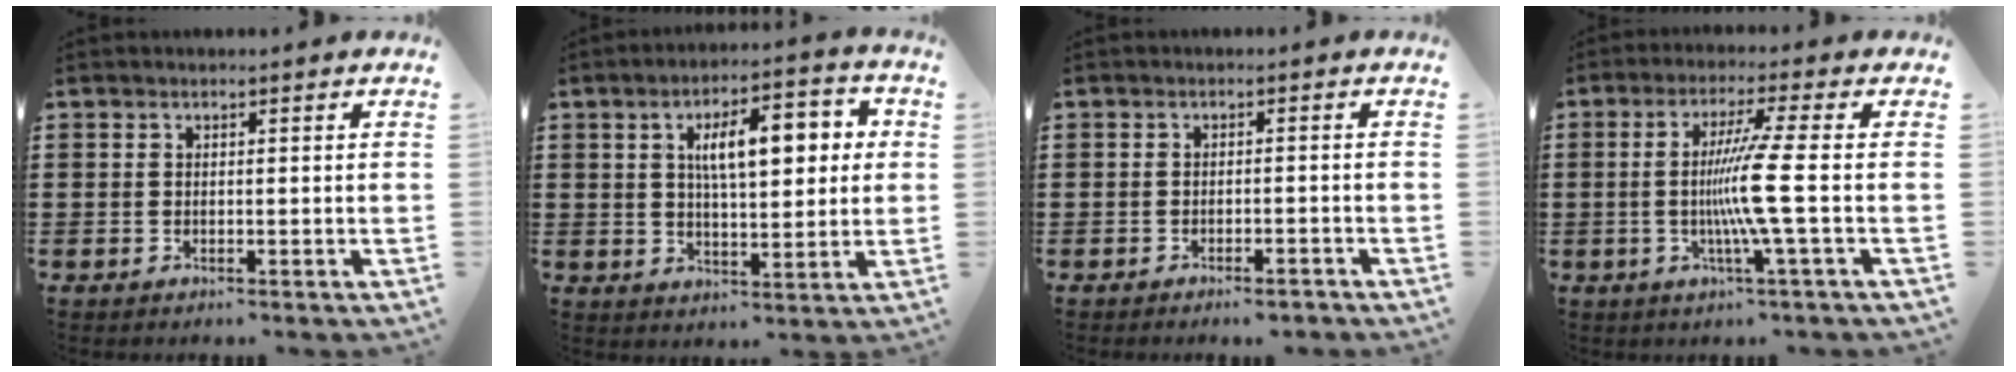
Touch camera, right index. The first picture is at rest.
{"total": 9.4, "force": [2.3, 3.7, 8.3], "torque": [-0.140, 0.005, 0.030]}
{"total": 1.5, "force": [-1.4, 0.1, 0.6], "torque": [-0.015, 0.000, -0.027]}
{"total": 8.6, "force": [-1.1, -1.1, 8.5], "torque": [-0.169, -0.020, -0.032]}